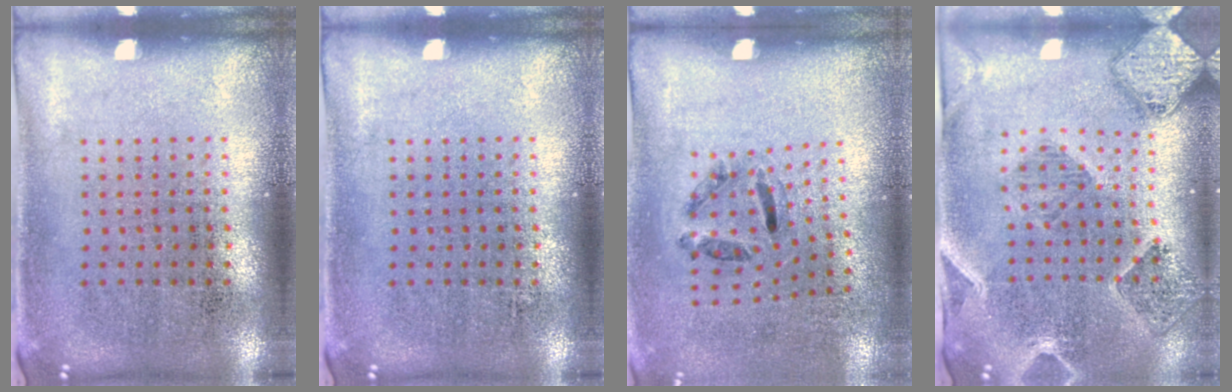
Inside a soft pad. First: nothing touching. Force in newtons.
{"total": 0.0}
{"total": 1.4, "press": 0.8, "slide": 1.2}
{"total": 1.6, "press": 1.6, "slide": 0.3}